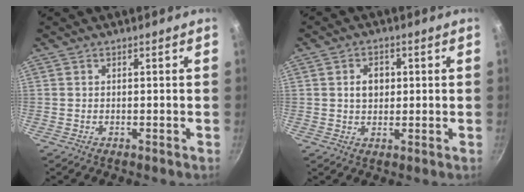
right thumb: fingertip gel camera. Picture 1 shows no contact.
{"total": 4.5, "force": [0.6, 3.4, 2.8], "torque": [-0.026, 0.005, 0.009]}